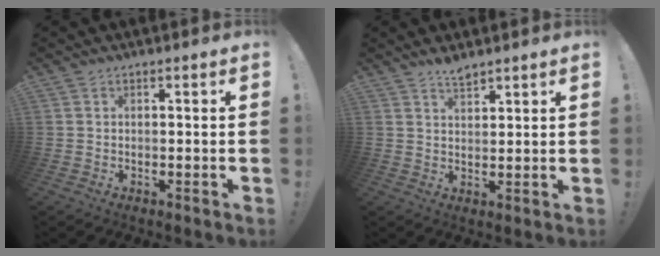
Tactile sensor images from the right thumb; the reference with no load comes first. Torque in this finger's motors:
{"motor_torque": [0.16, 0.15, -0.08, 0.07, -0.02]}